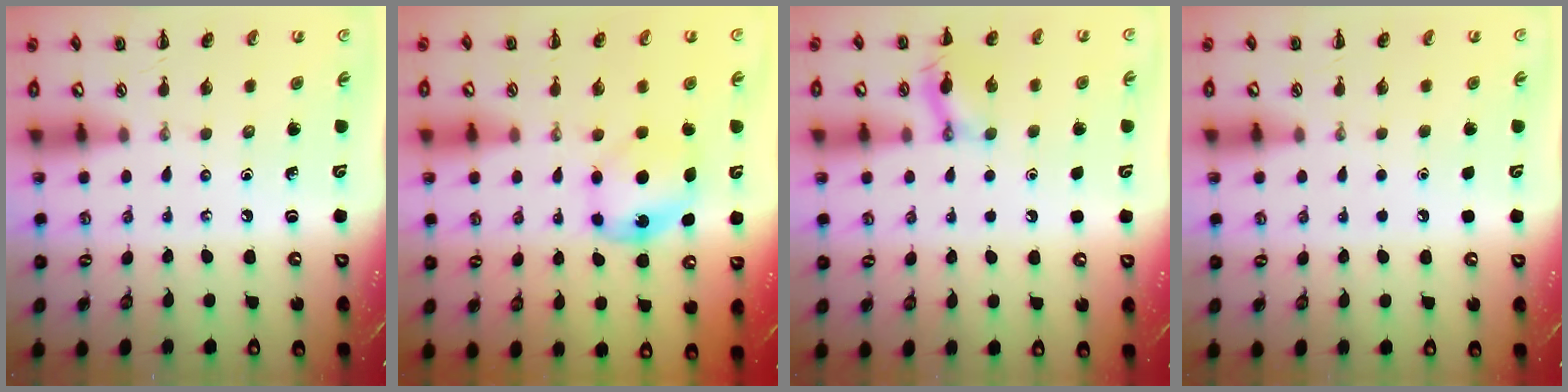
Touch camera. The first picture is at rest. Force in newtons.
{"total": 6.1, "press": 6.1, "slide": 0.6}
{"total": 1.6, "press": 1.6, "slide": 0.1}
{"total": 1.6, "press": 1.6, "slide": 0.1}